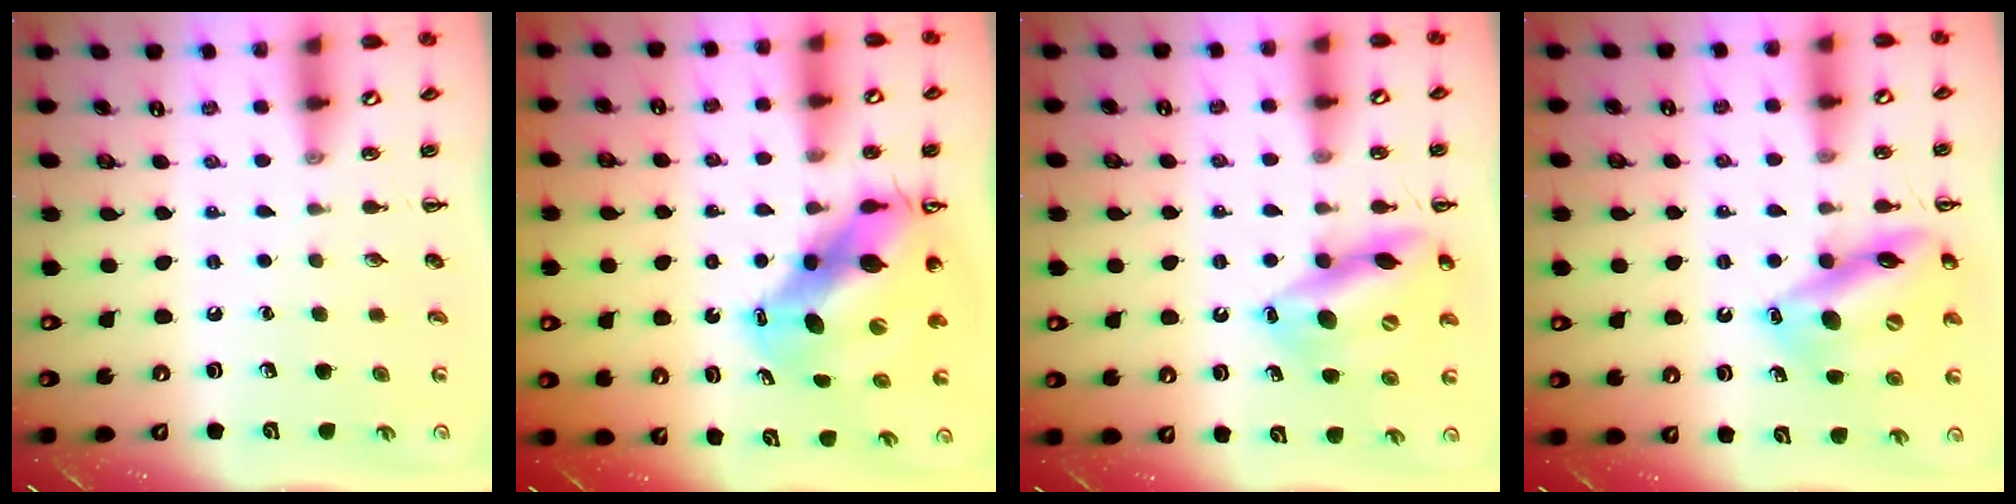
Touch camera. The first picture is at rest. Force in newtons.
{"total": 12.1, "press": 11.5, "slide": 3.7}
{"total": 15.7, "press": 15.2, "slide": 3.6}
{"total": 15.8, "press": 15.5, "slide": 3.1}